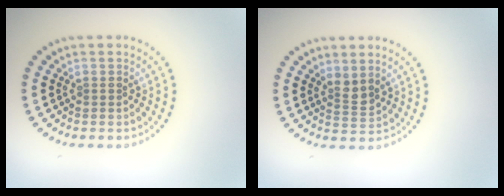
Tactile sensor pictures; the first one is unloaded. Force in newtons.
{"total": 1.7, "press": 1.4, "slide": 1.1}